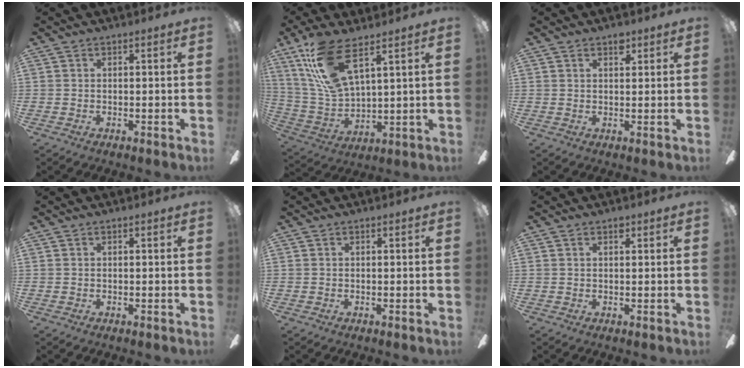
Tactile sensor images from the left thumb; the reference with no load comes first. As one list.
[{"total": 15.8, "force": [9.5, 5.6, 11.2], "torque": [-0.256, -0.029, 0.170]}, {"total": 2.8, "force": [1.7, 1.4, 1.7], "torque": [-0.014, -0.005, 0.024]}, {"total": 0.0}, {"total": 0.0}, {"total": 1.4, "force": [0.7, 0.8, 1.0], "torque": [-0.013, 0.000, 0.011]}]